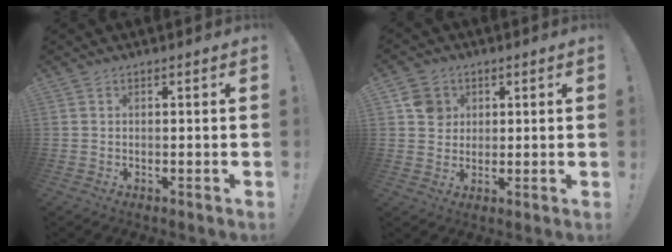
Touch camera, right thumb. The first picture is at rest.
{"total": 7.0, "force": [2.5, 6.3, 1.7], "torque": [-0.009, -0.002, 0.048]}